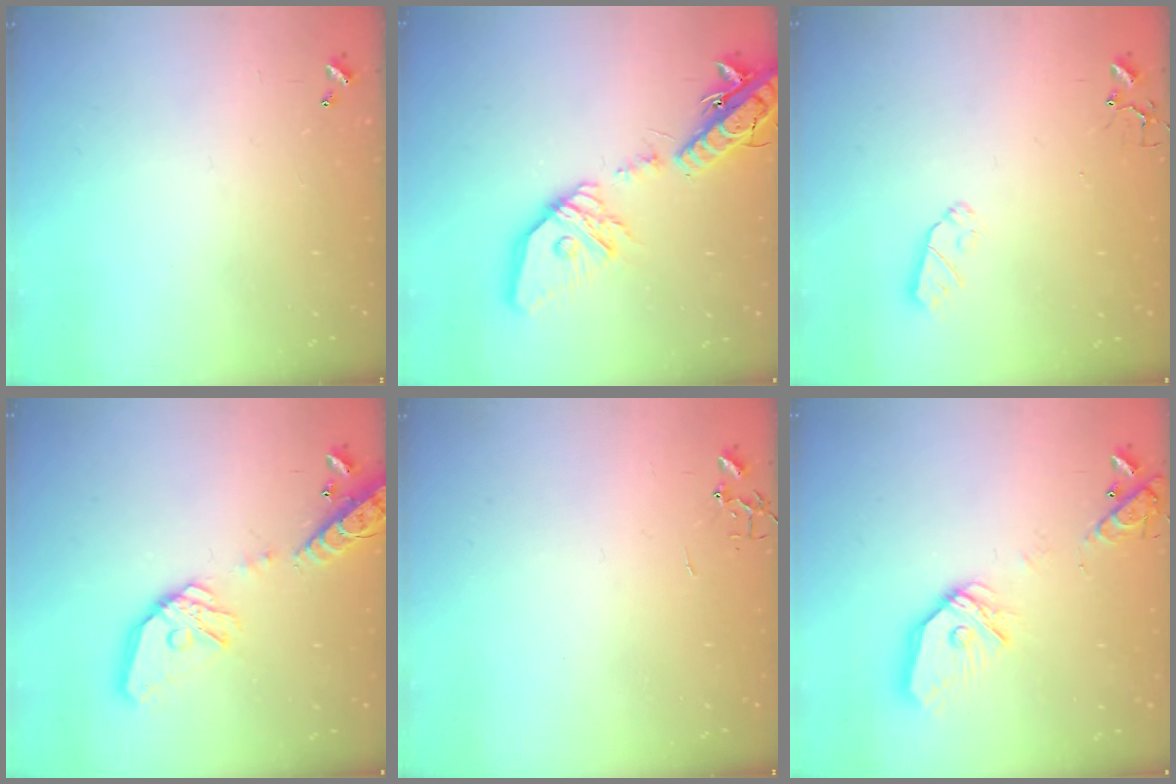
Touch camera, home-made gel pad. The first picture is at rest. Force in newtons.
{"total": 23.6, "press": 23.3, "slide": 3.8}
{"total": 5.5, "press": 5.5, "slide": 0.4}
{"total": 17.0, "press": 16.8, "slide": 2.6}
{"total": 0.0}
{"total": 15.8, "press": 15.6, "slide": 2.1}